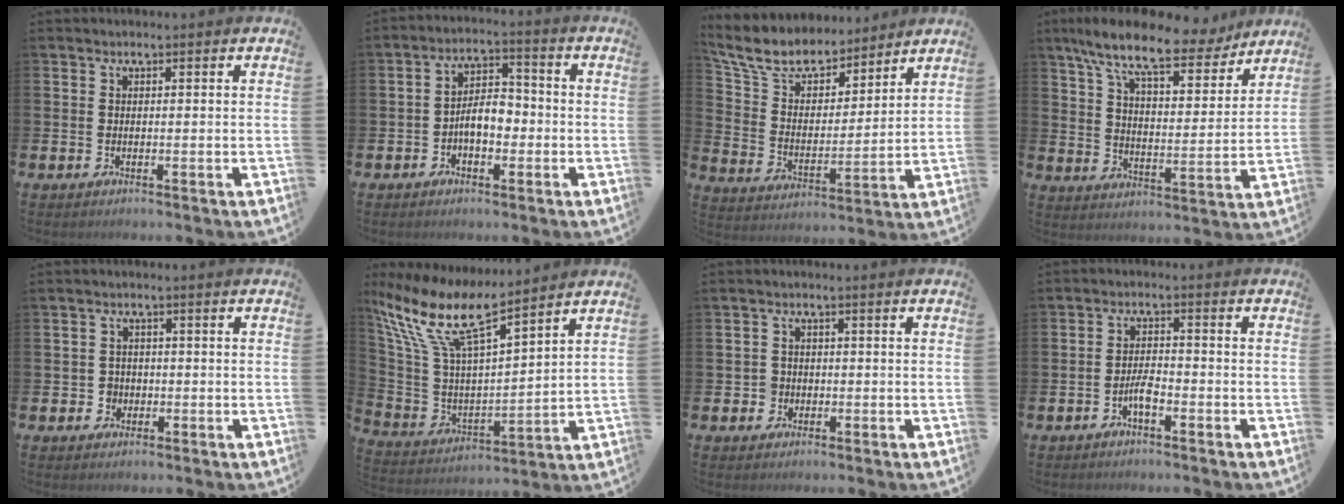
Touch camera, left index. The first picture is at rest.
{"total": 4.5, "force": [-1.5, 2.7, 3.3], "torque": [-0.061, 0.010, -0.031]}
{"total": 9.4, "force": [8.3, 3.6, 2.4], "torque": [-0.098, -0.051, 0.152]}
{"total": 11.0, "force": [9.2, 2.5, 5.5], "torque": [-0.132, -0.046, 0.157]}
{"total": 2.0, "force": [-0.4, 1.9, 0.2], "torque": [-0.010, 0.007, -0.013]}
{"total": 11.5, "force": [9.2, 2.6, 6.3], "torque": [-0.165, -0.054, 0.160]}
{"total": 1.9, "force": [-0.6, 1.8, 0.0], "torque": [-0.008, 0.006, -0.016]}
{"total": 2.5, "force": [-1.4, 0.6, 1.9], "torque": [-0.043, 0.008, -0.025]}